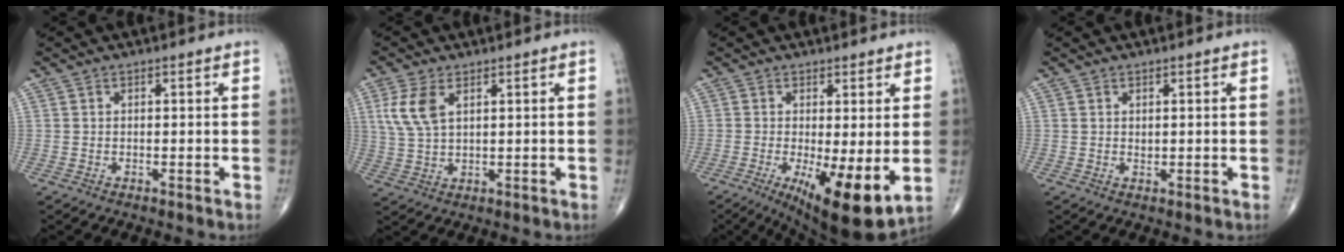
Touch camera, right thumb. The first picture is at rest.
{"total": 6.5, "force": [2.5, 3.3, 5.1], "torque": [-0.119, 0.001, 0.057]}
{"total": 12.2, "force": [-2.4, 3.3, 11.5], "torque": [-0.179, -0.029, -0.029]}
{"total": 0.7, "force": [0.3, 0.4, 0.4], "torque": [-0.005, -0.003, 0.007]}